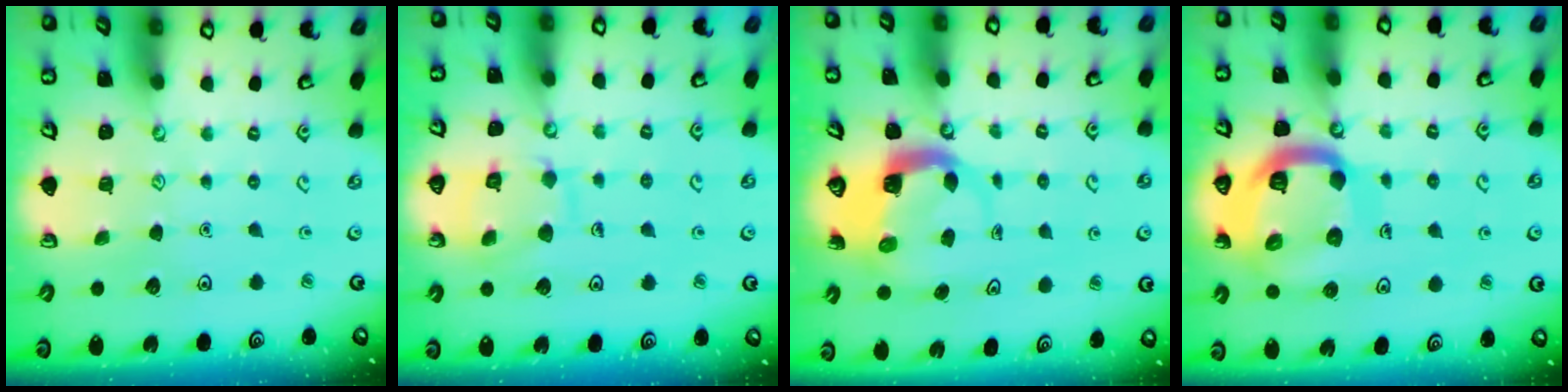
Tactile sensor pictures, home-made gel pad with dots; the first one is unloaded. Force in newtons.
{"total": 10.4, "press": 10.3, "slide": 0.8}
{"total": 4.5, "press": 4.5, "slide": 0.6}
{"total": 17.4, "press": 17.3, "slide": 1.9}